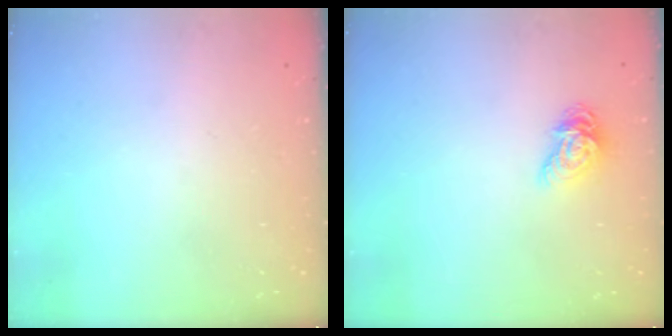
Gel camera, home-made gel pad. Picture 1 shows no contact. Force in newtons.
{"total": 7.3, "press": 7.3, "slide": 0.6}